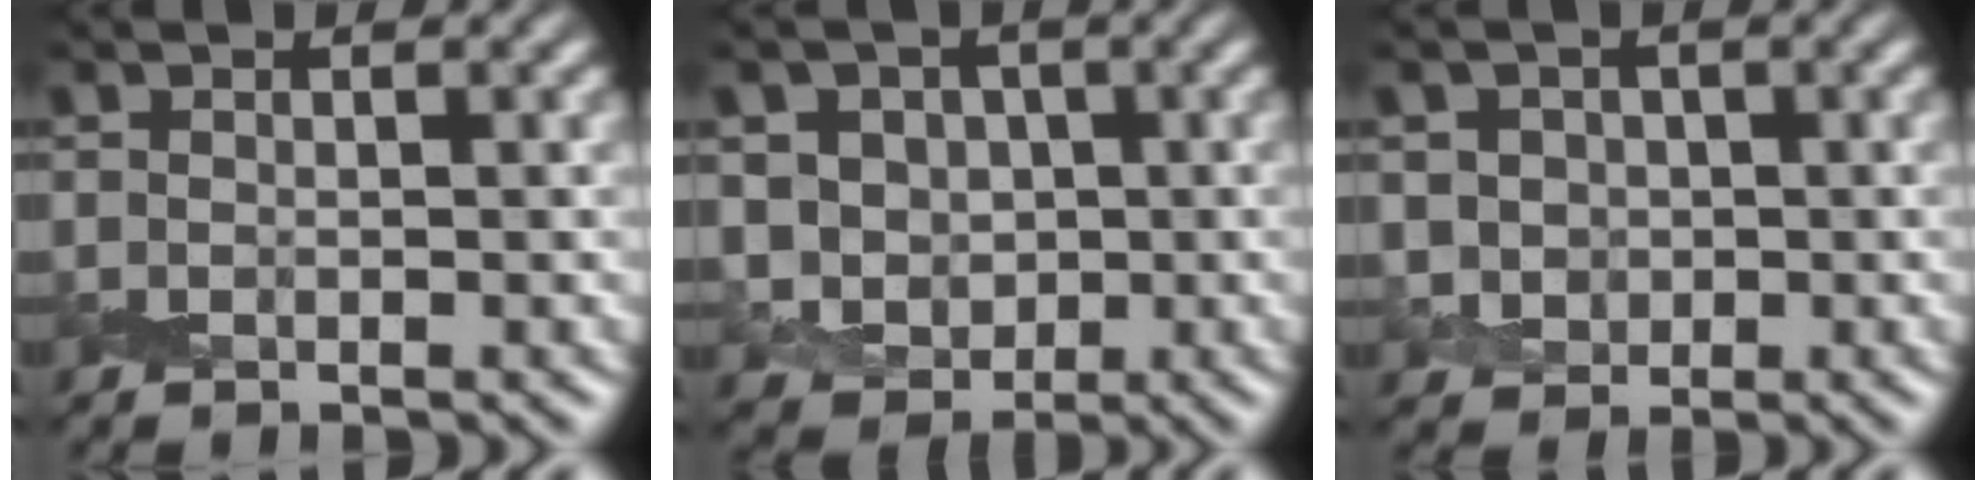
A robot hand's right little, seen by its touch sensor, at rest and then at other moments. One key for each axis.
{"total": 4.4, "fx": 0.1, "fy": 3.9, "fz": 1.9, "tx": -0.037, "ty": -0.004, "tz": -0.005}
{"total": 2.4, "fx": 0.1, "fy": 2.3, "fz": 0.8, "tx": -0.011, "ty": -0.003, "tz": 0.009}